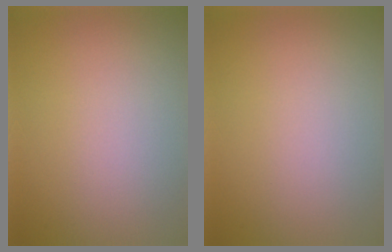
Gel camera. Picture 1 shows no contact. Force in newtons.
{"total": 0.0}